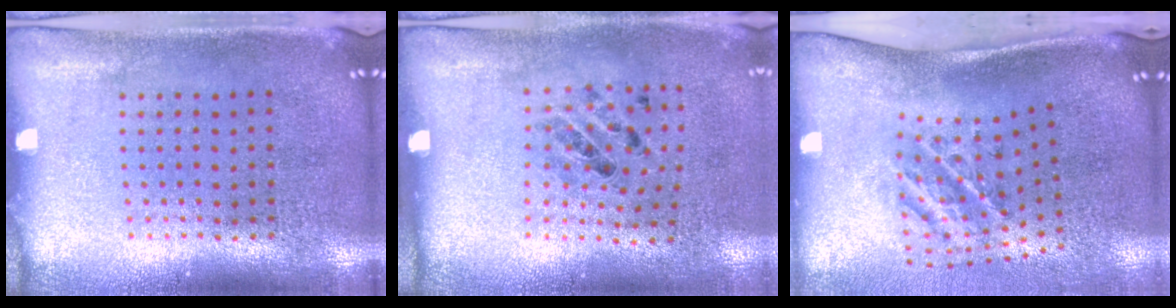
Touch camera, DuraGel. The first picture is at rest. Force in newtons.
{"total": 1.1, "press": 0.7, "slide": 0.8}
{"total": 2.1, "press": 1.3, "slide": 1.7}